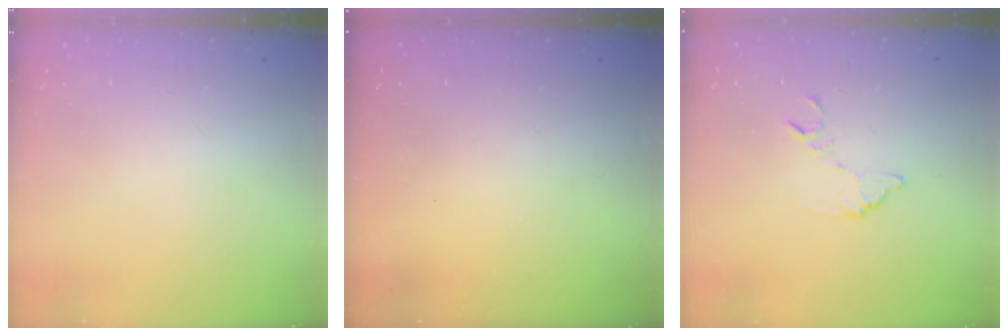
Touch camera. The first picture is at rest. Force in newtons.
{"total": 2.9, "press": 2.9, "slide": 0.2}
{"total": 8.4, "press": 8.4, "slide": 0.4}